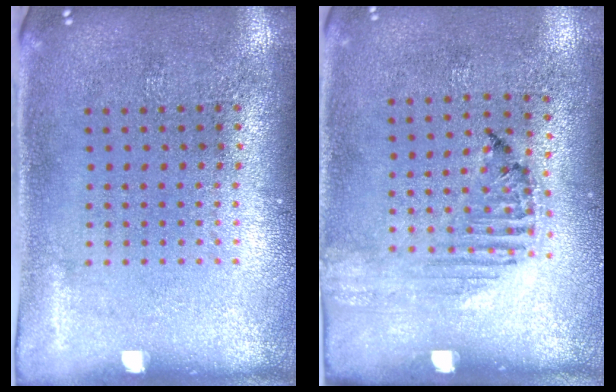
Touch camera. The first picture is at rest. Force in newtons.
{"total": 1.2, "press": 1.2, "slide": 0.4}